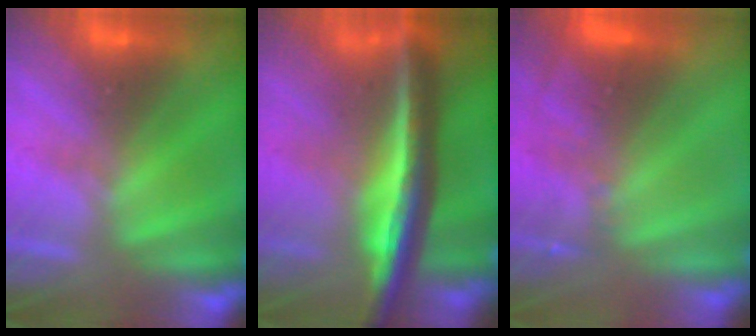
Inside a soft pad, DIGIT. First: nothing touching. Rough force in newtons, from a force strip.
{"total": 7.4}
{"total": 2.9}